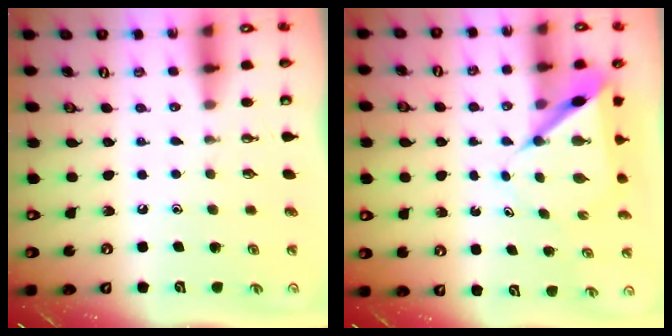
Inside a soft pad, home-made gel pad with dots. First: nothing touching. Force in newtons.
{"total": 6.4, "press": 6.4, "slide": 0.6}